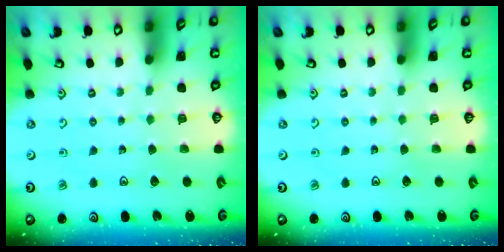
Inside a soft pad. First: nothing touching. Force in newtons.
{"total": 0.0}